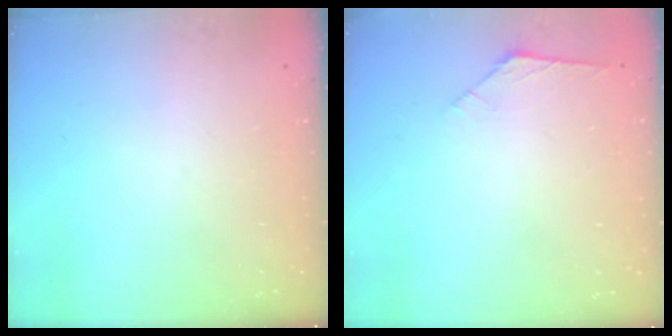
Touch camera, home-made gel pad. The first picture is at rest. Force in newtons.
{"total": 2.5, "press": 2.4, "slide": 0.7}